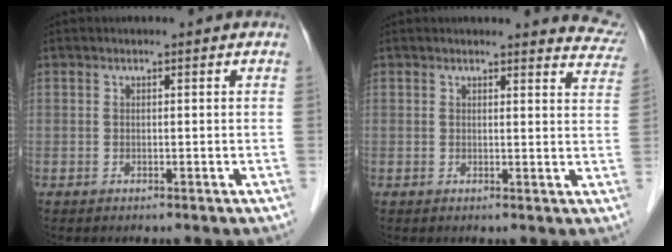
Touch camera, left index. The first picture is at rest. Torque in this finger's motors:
{"motor_torque": [0.38, -0.26, 0.02, 0.00]}